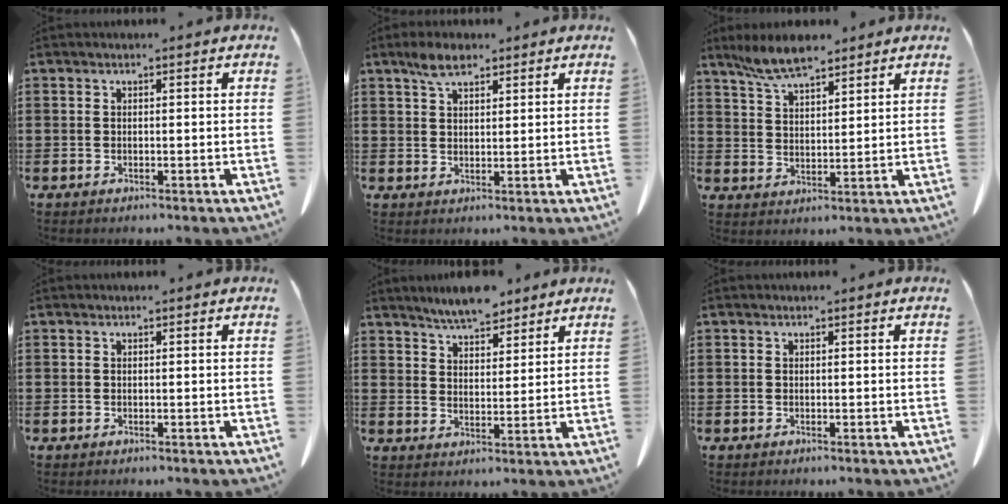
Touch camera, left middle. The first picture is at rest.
{"total": 4.0, "force": [2.9, 1.5, 2.3], "torque": [-0.052, 0.002, 0.055]}
{"total": 6.7, "force": [5.6, 1.6, 3.4], "torque": [-0.081, -0.009, 0.106]}
{"total": 0.0}
{"total": 5.4, "force": [5.1, 1.2, 0.9], "torque": [-0.037, -0.014, 0.098]}
{"total": 0.0}